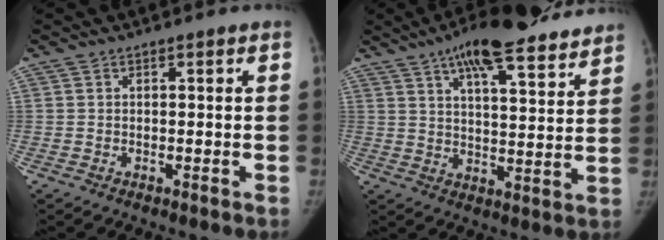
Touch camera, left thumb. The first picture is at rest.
{"total": 18.3, "force": [13.4, 4.9, 11.5], "torque": [-0.151, -0.038, 0.201]}